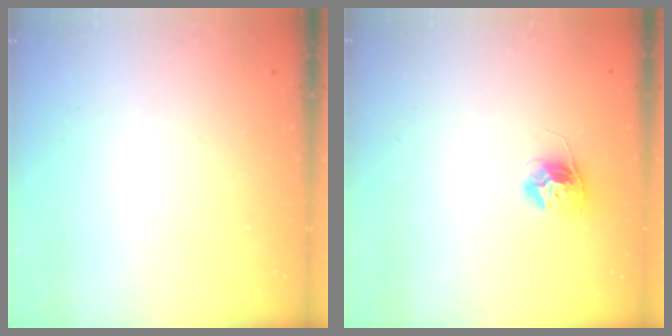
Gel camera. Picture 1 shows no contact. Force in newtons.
{"total": 10.3, "press": 10.3, "slide": 0.6}